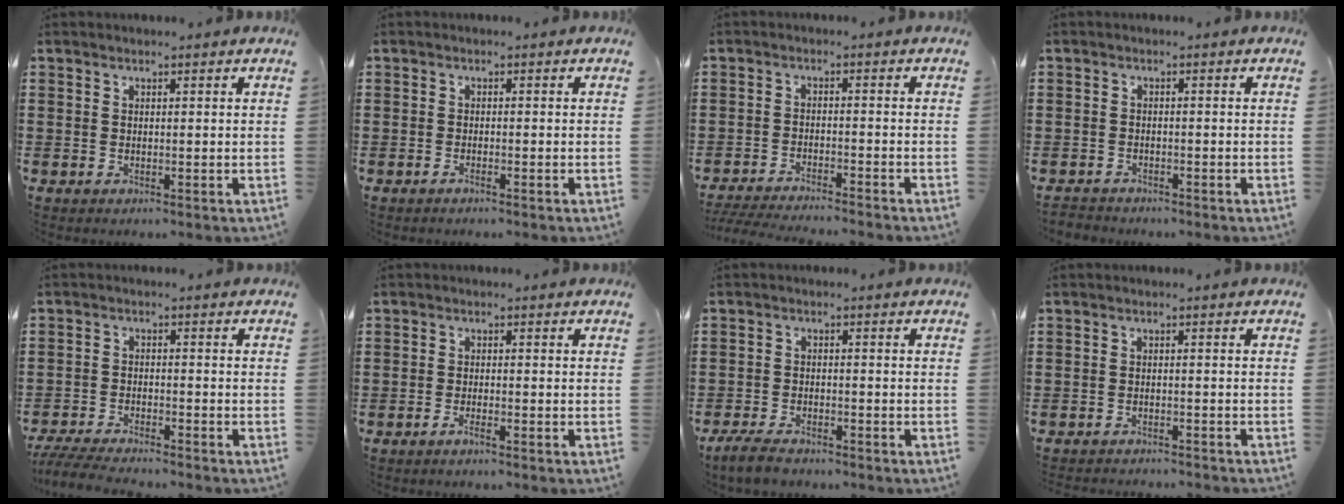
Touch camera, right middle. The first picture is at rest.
{"total": 0.8, "force": [-0.6, 0.0, 0.5], "torque": [-0.011, -0.004, -0.011]}
{"total": 3.8, "force": [-3.7, -0.2, 0.7], "torque": [-0.019, -0.007, -0.078]}
{"total": 1.7, "force": [-1.6, 0.5, -0.3], "torque": [0.000, 0.001, -0.038]}
{"total": 4.7, "force": [-4.5, 0.2, 1.2], "torque": [-0.033, -0.007, -0.093]}
{"total": 1.4, "force": [-1.1, 0.1, 1.0], "torque": [-0.025, -0.007, -0.021]}
{"total": 3.4, "force": [-3.1, 0.8, 1.3], "torque": [-0.038, 0.000, -0.065]}
{"total": 1.8, "force": [-1.8, 0.0, 0.0], "torque": [-0.005, 0.000, -0.039]}